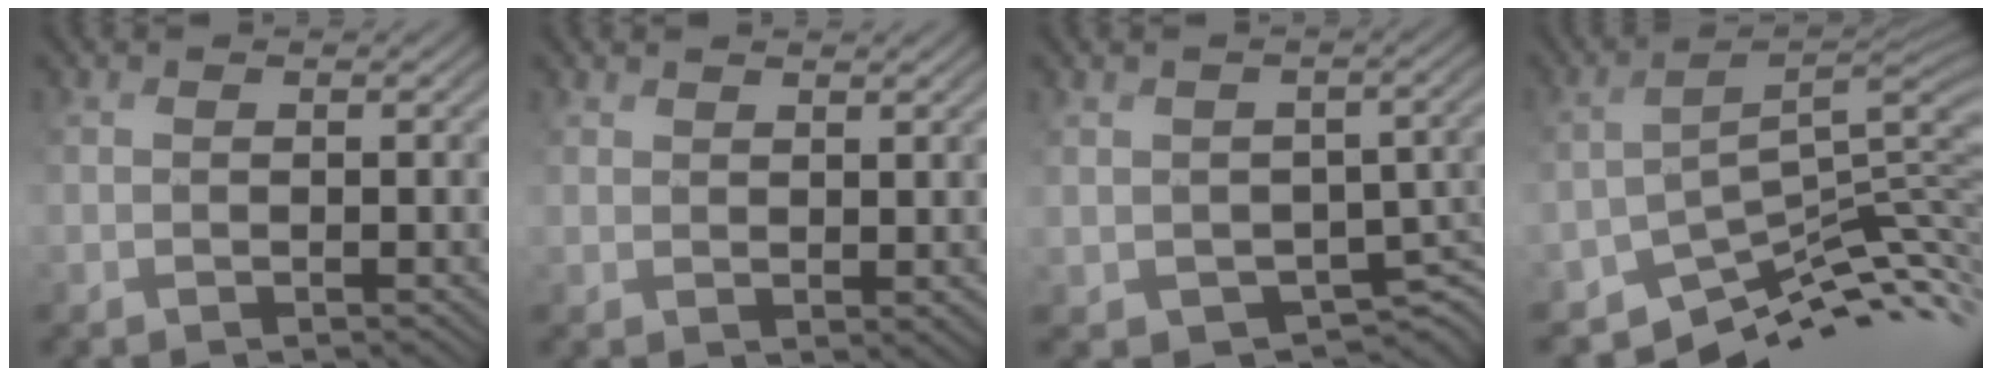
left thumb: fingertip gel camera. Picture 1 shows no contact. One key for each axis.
{"total": 1.3, "fx": 1.1, "fy": -0.2, "fz": -0.6, "tx": 0.009, "ty": 0.000, "tz": 0.027}
{"total": 3.3, "fx": -1.3, "fy": 2.9, "fz": 1.0, "tx": -0.026, "ty": -0.014, "tz": -0.011}
{"total": 7.7, "fx": -6.6, "fy": 1.3, "fz": 3.8, "tx": -0.072, "ty": 0.001, "tz": -0.102}